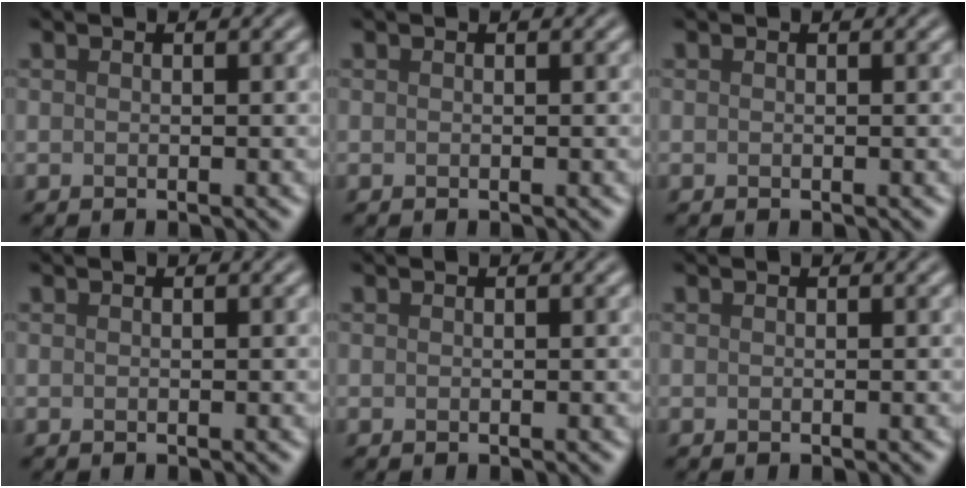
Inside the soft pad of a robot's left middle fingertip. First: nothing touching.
{"total": 0.0}
{"total": 0.0}
{"total": 0.0}
{"total": 0.0}
{"total": 0.0}